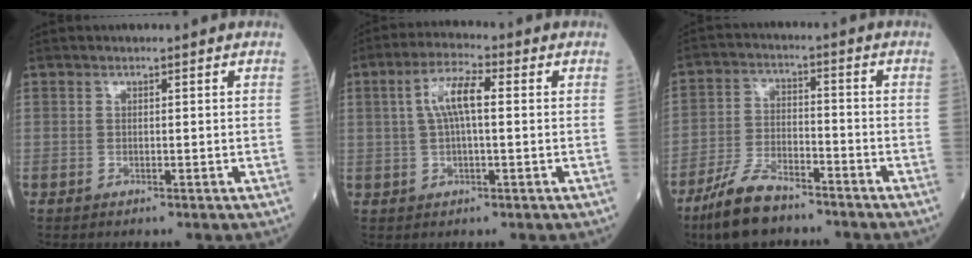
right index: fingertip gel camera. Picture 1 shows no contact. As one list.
[{"total": 6.4, "force": [1.1, 1.5, 6.1], "torque": [-0.124, 0.019, 0.019]}, {"total": 9.1, "force": [-7.1, 3.1, 4.8], "torque": [-0.105, -0.015, -0.136]}]